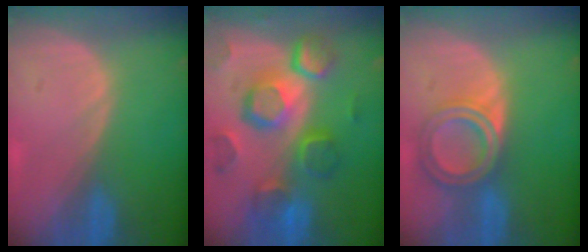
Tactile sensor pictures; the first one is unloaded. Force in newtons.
{"total": 12.3, "press": 10.6, "slide": 6.2}
{"total": 6.7, "press": 6.0, "slide": 3.2}